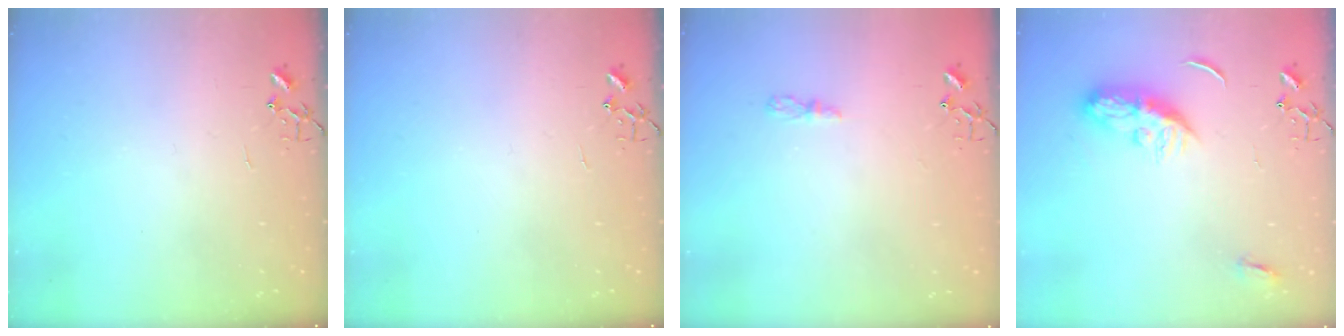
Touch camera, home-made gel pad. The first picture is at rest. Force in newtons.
{"total": 0.0}
{"total": 4.0, "press": 4.0, "slide": 0.5}
{"total": 9.3, "press": 9.3, "slide": 0.1}